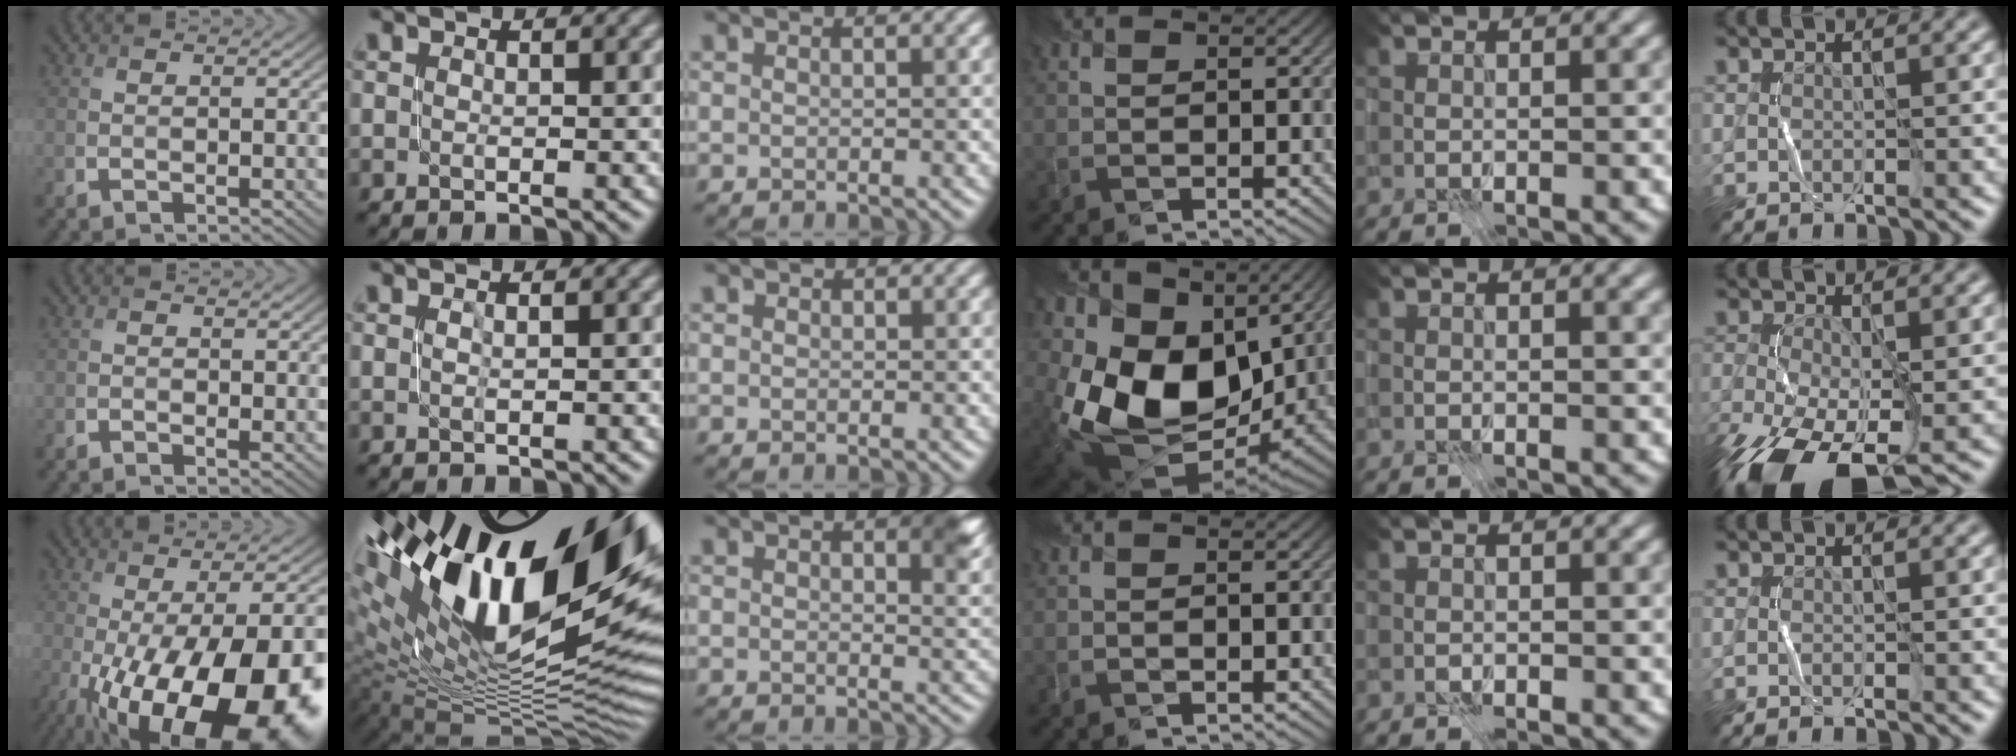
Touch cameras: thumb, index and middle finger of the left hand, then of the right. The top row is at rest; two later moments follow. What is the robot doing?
{"motion": "close", "object": "stapler"}